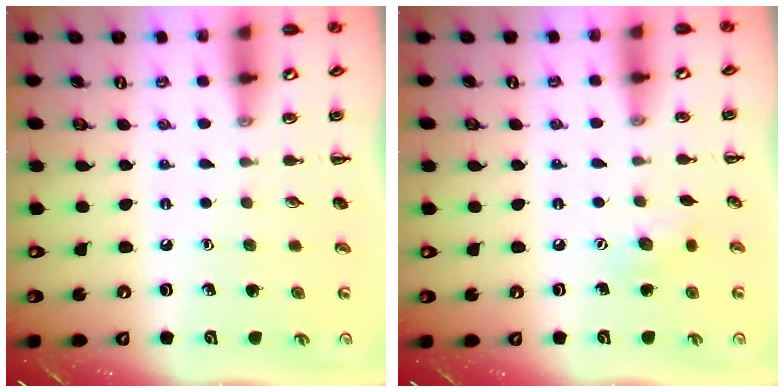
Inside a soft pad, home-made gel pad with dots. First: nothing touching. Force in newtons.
{"total": 6.7, "press": 6.5, "slide": 1.4}